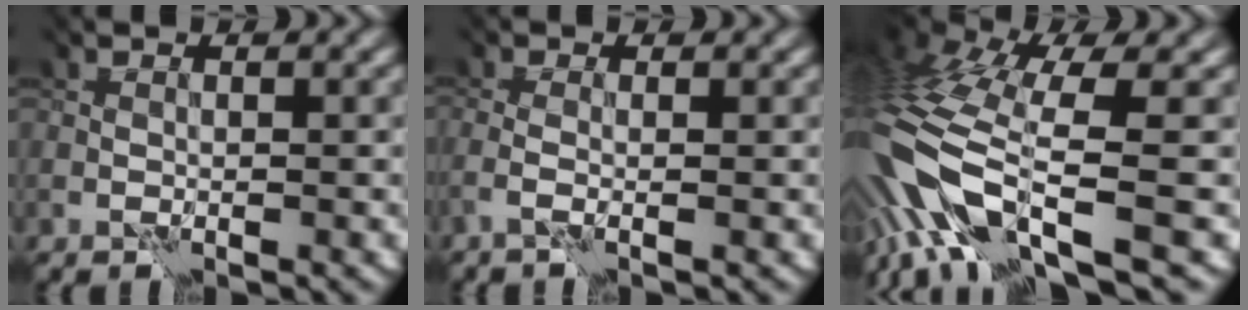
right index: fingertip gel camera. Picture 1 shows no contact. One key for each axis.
{"total": 1.5, "fx": -0.6, "fy": 0.5, "fz": 1.3, "tx": -0.044, "ty": -0.001, "tz": -0.015}
{"total": 12.6, "fx": -4.1, "fy": 4.4, "fz": 11.0, "tx": -0.258, "ty": -0.009, "tz": -0.060}